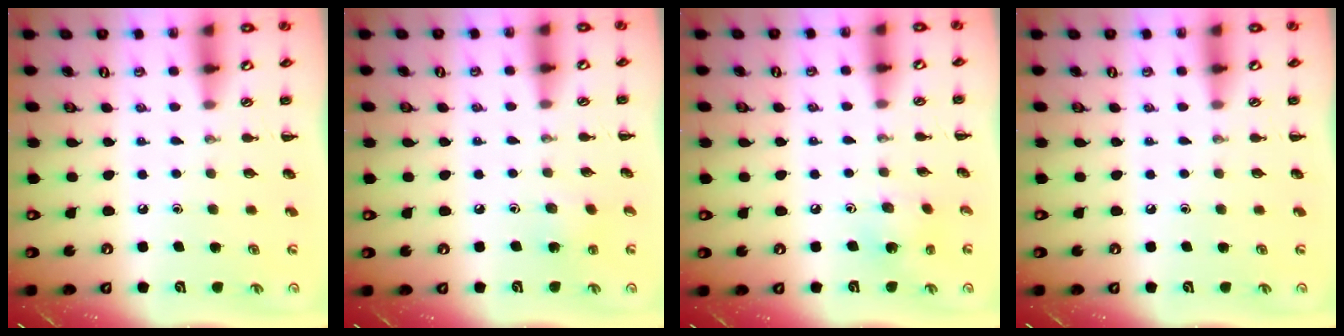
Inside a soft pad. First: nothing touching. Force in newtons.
{"total": 6.5, "press": 6.3, "slide": 1.4}
{"total": 3.5, "press": 3.5, "slide": 0.6}
{"total": 0.0}